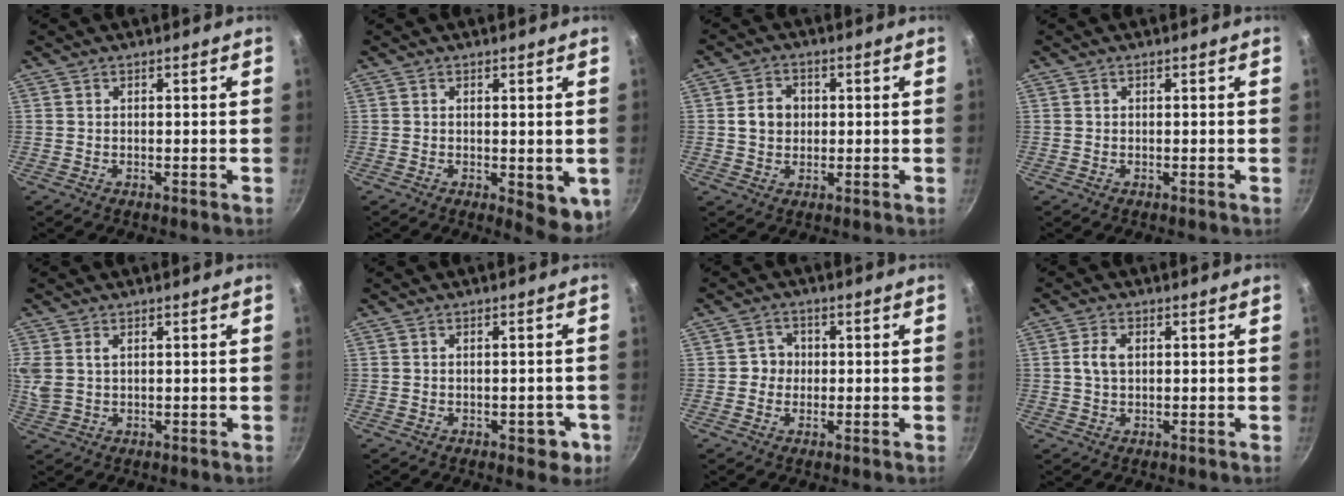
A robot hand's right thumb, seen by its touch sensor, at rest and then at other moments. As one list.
[{"total": 6.0, "force": [-1.2, 2.4, 5.4], "torque": [-0.054, -0.015, -0.008]}, {"total": 5.5, "force": [0.5, 4.6, 3.0], "torque": [-0.036, 0.007, 0.007]}, {"total": 0.0}, {"total": 4.7, "force": [1.2, 3.1, 3.4], "torque": [-0.094, 0.009, 0.032]}, {"total": 3.0, "force": [-1.4, 1.8, 1.9], "torque": [-0.005, 0.012, -0.015]}, {"total": 3.4, "force": [-0.1, 3.2, 1.1], "torque": [0.006, 0.009, -0.008]}, {"total": 3.6, "force": [0.6, 2.3, 2.7], "torque": [-0.058, 0.005, 0.010]}]